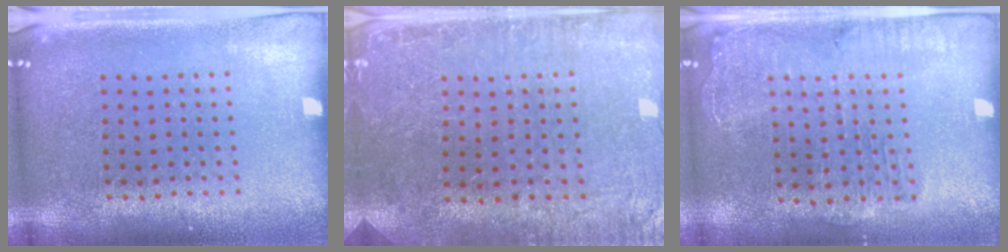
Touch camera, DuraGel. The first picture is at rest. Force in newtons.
{"total": 1.1, "press": 1.1, "slide": 0.1}
{"total": 1.7, "press": 1.6, "slide": 0.5}